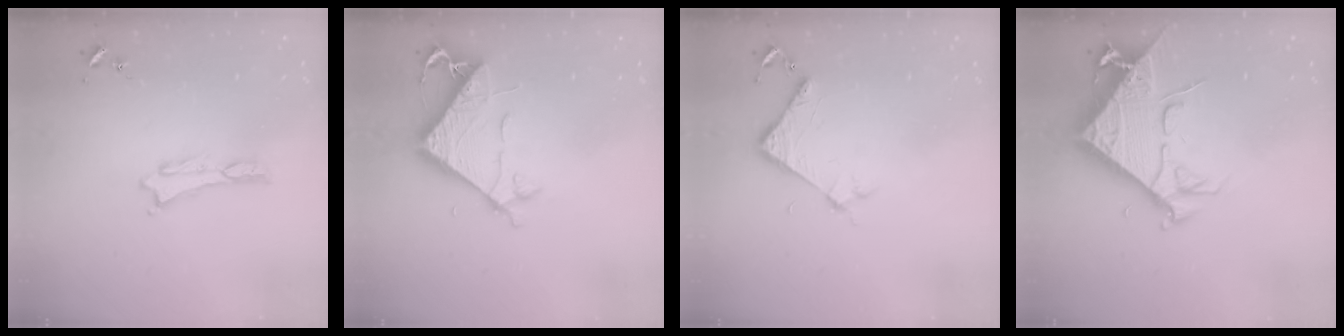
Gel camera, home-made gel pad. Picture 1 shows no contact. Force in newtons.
{"total": 7.1, "press": 7.1, "slide": 0.6}
{"total": 3.9, "press": 3.9, "slide": 0.3}
{"total": 8.4, "press": 8.3, "slide": 0.9}